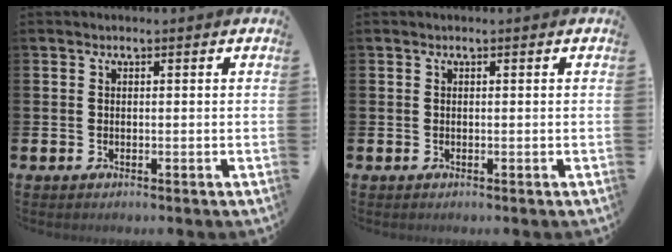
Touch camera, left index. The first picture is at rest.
{"total": 0.0}